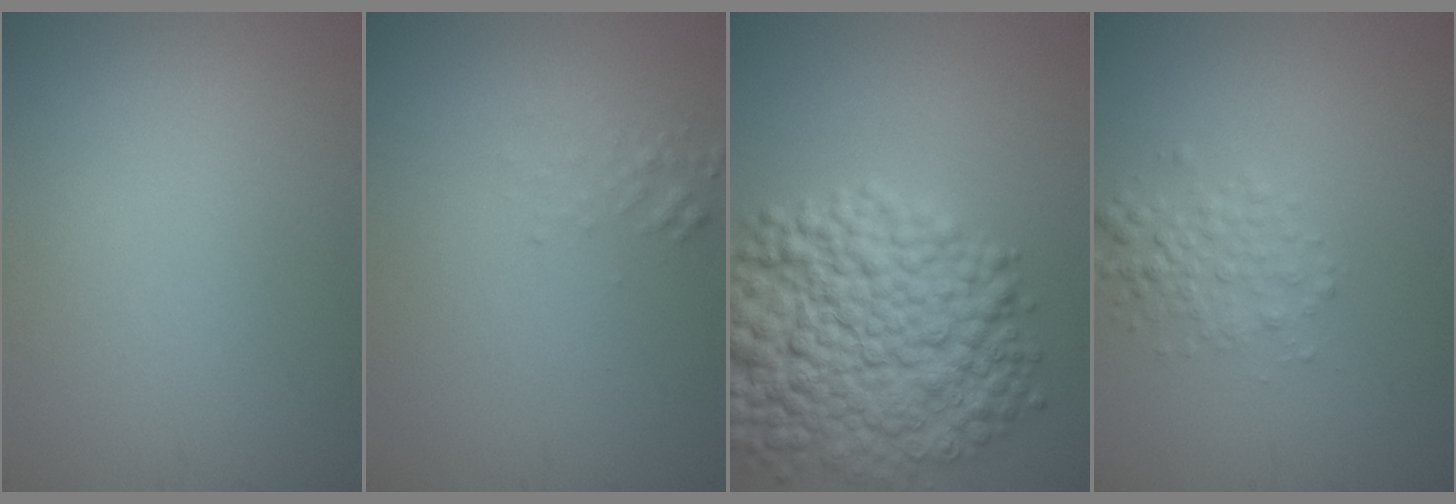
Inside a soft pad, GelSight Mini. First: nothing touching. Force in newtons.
{"total": 1.0, "press": 1.0, "slide": 0.0}
{"total": 11.6, "press": 11.6, "slide": 0.3}
{"total": 2.4, "press": 2.4, "slide": 0.1}